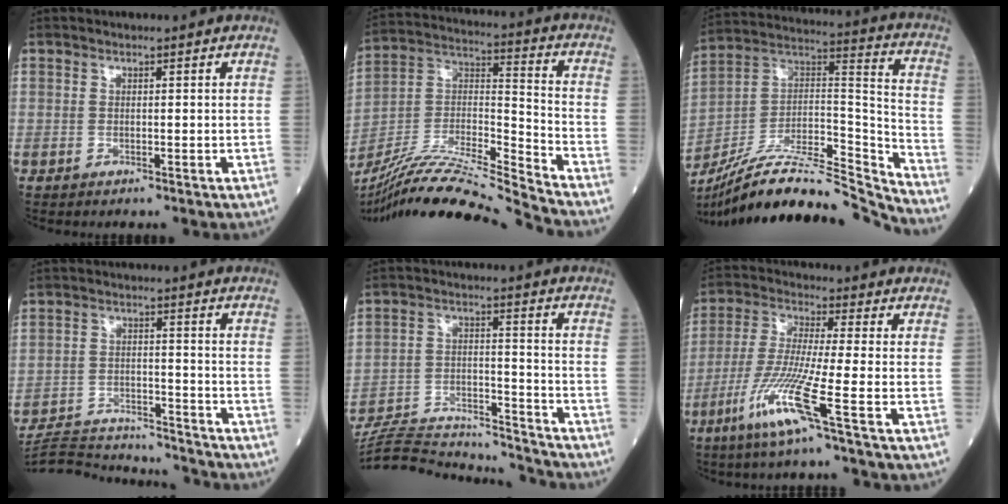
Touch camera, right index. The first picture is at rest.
{"total": 20.9, "force": [-19.2, -1.7, 8.1], "torque": [-0.174, -0.003, -0.342]}
{"total": 22.5, "force": [-20.9, 1.2, 8.1], "torque": [-0.151, 0.028, -0.354]}
{"total": 14.8, "force": [-14.6, 1.1, 2.3], "torque": [-0.043, 0.010, -0.218]}
{"total": 18.8, "force": [-18.3, 1.9, 3.4], "torque": [-0.081, 0.017, -0.283]}
{"total": 10.6, "force": [-5.2, -1.4, 9.2], "torque": [-0.188, -0.025, -0.108]}